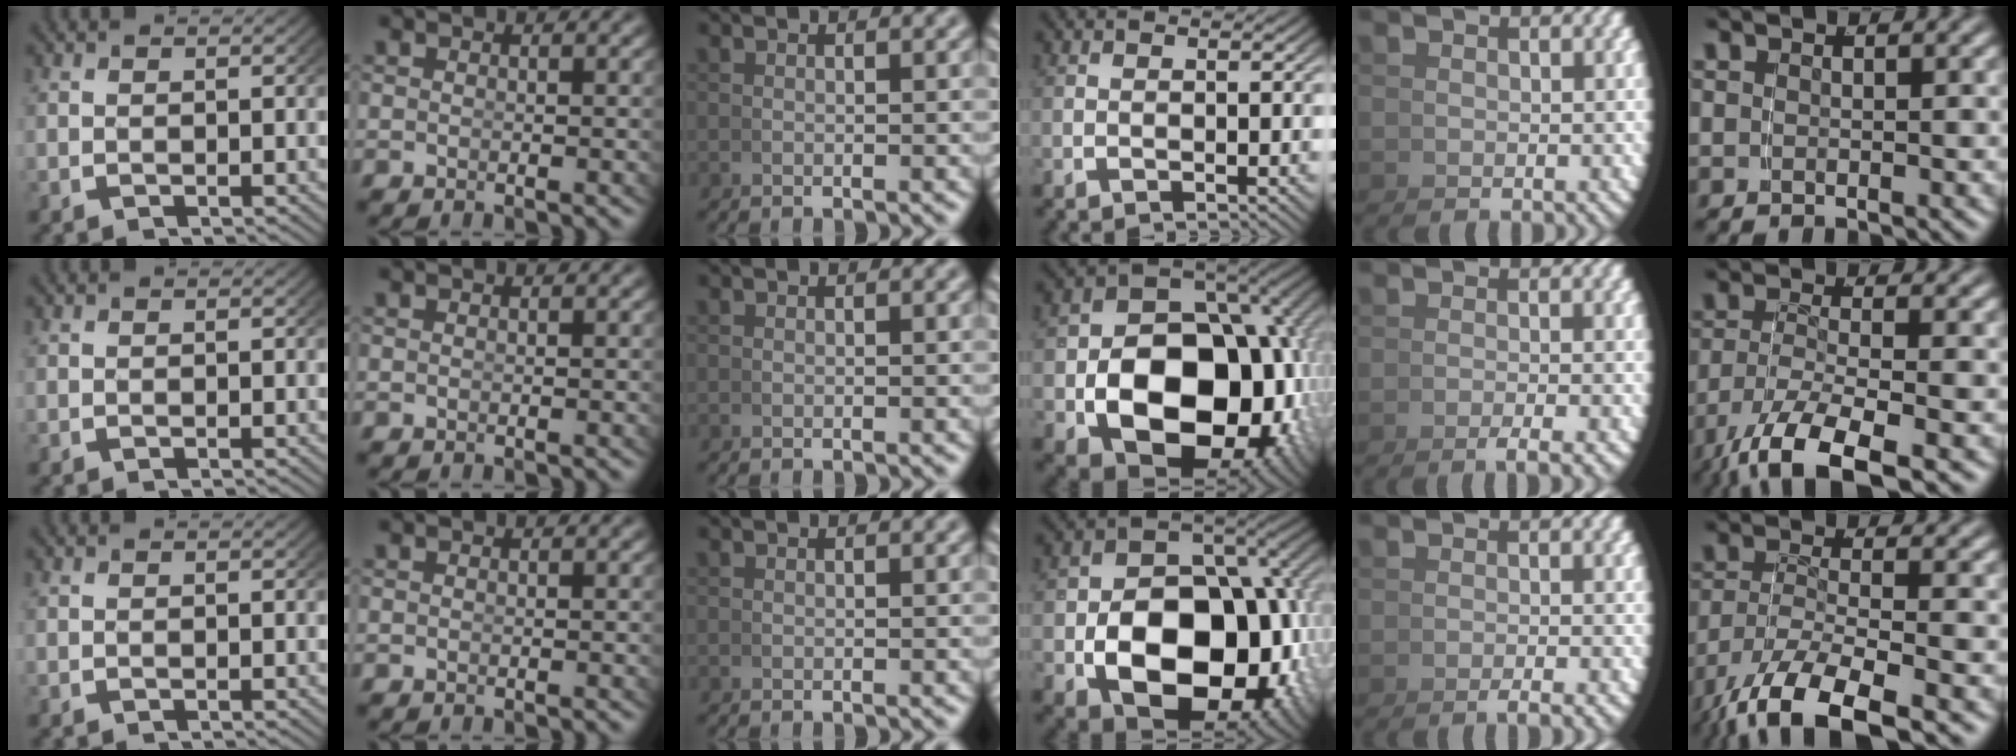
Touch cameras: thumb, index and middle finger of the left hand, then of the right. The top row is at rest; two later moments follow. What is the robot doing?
{"motion": "grasp_and_lifting", "object": "photo album"}